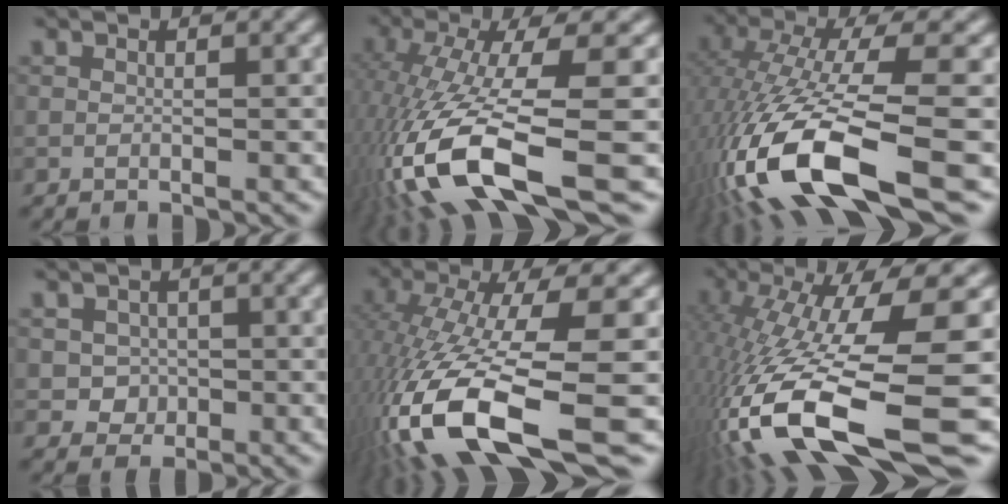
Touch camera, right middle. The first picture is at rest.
{"total": 14.5, "force": [-5.7, 4.0, 12.8], "torque": [-0.281, -0.028, -0.088]}
{"total": 14.9, "force": [-6.2, 4.0, 13.0], "torque": [-0.271, -0.013, -0.102]}
{"total": 2.6, "force": [-0.1, 2.4, 1.0], "torque": [-0.004, -0.002, -0.008]}
{"total": 15.9, "force": [-6.2, 4.2, 14.0], "torque": [-0.302, -0.028, -0.094]}
{"total": 16.7, "force": [-4.8, 4.9, 15.3], "torque": [-0.302, -0.018, -0.079]}